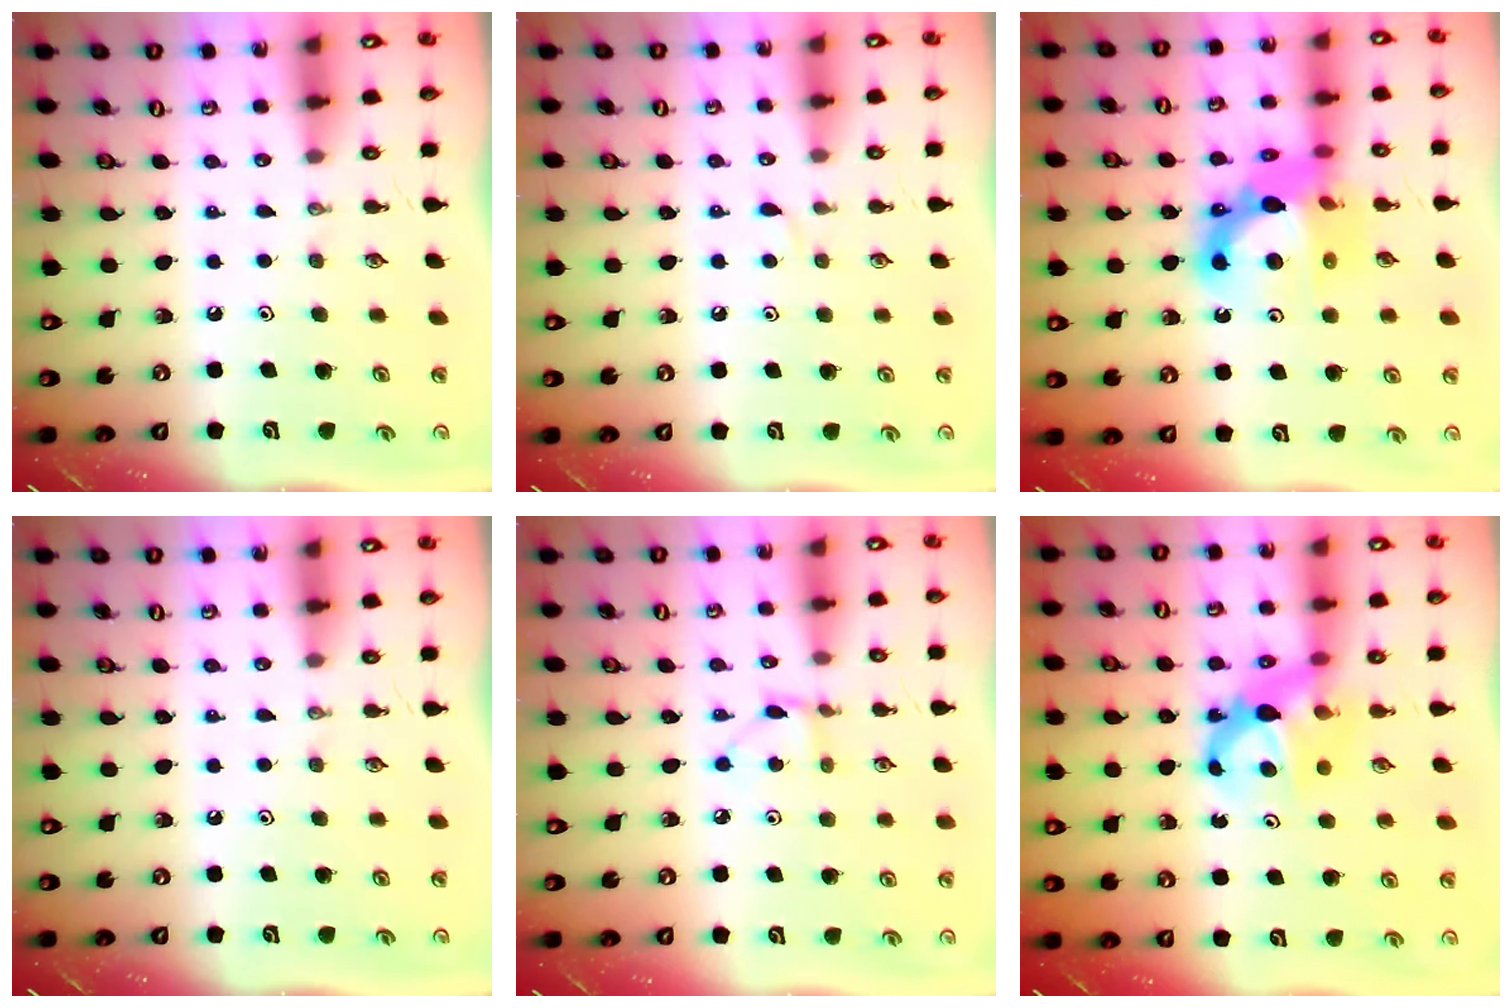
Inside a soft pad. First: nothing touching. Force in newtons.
{"total": 3.1, "press": 3.1, "slide": 0.5}
{"total": 15.4, "press": 15.4, "slide": 1.2}
{"total": 0.0}
{"total": 3.6, "press": 3.5, "slide": 0.4}
{"total": 7.0, "press": 6.9, "slide": 0.6}